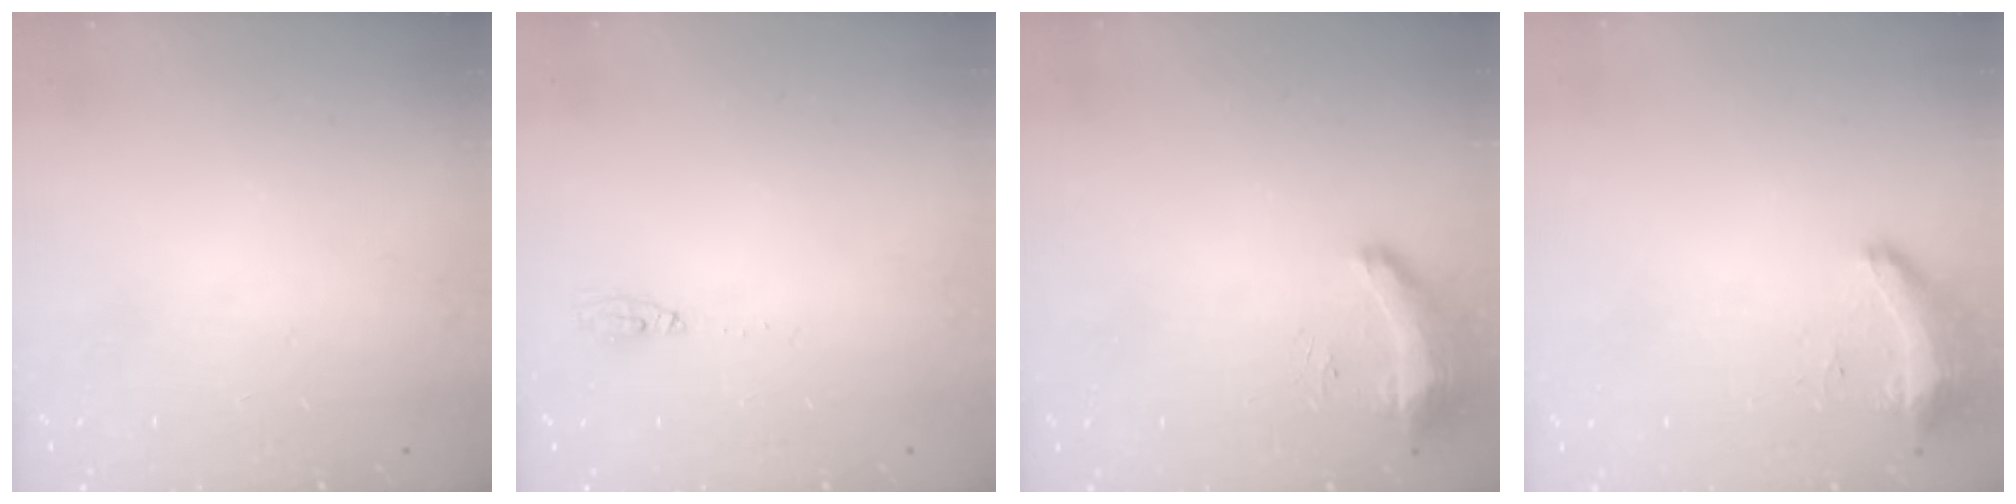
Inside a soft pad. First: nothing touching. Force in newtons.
{"total": 4.8, "press": 2.7, "slide": 4.0}
{"total": 16.1, "press": 10.6, "slide": 12.1}
{"total": 9.0, "press": 8.7, "slide": 2.3}